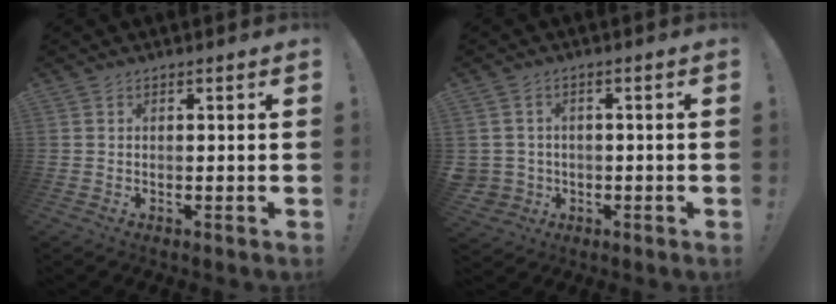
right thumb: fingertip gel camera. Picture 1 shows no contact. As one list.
[{"total": 3.8, "force": [0.0, 3.7, 1.0], "torque": [-0.027, 0.002, 0.004]}]